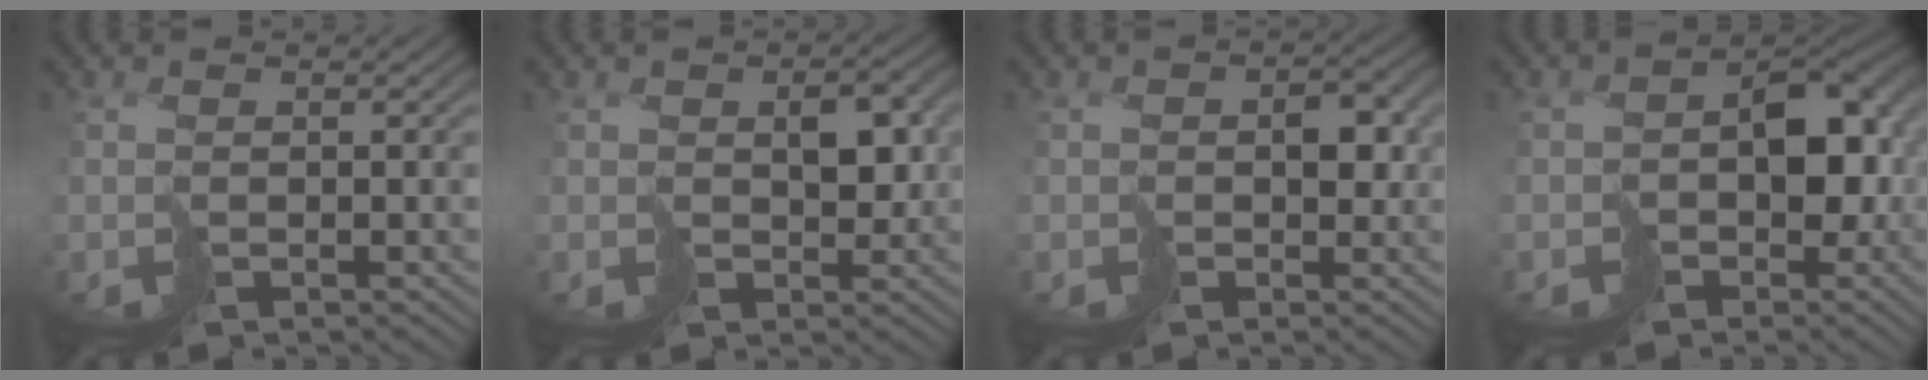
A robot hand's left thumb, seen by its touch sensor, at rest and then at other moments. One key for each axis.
{"total": 4.2, "fx": 1.0, "fy": 2.9, "fz": 2.9, "tx": -0.036, "ty": 0.000, "tz": 0.029}
{"total": 3.5, "fx": 0.1, "fy": 2.7, "fz": 2.3, "tx": -0.021, "ty": 0.005, "tz": 0.010}
{"total": 7.8, "fx": -1.6, "fy": 5.6, "fz": 5.2, "tx": -0.065, "ty": -0.011, "tz": -0.022}